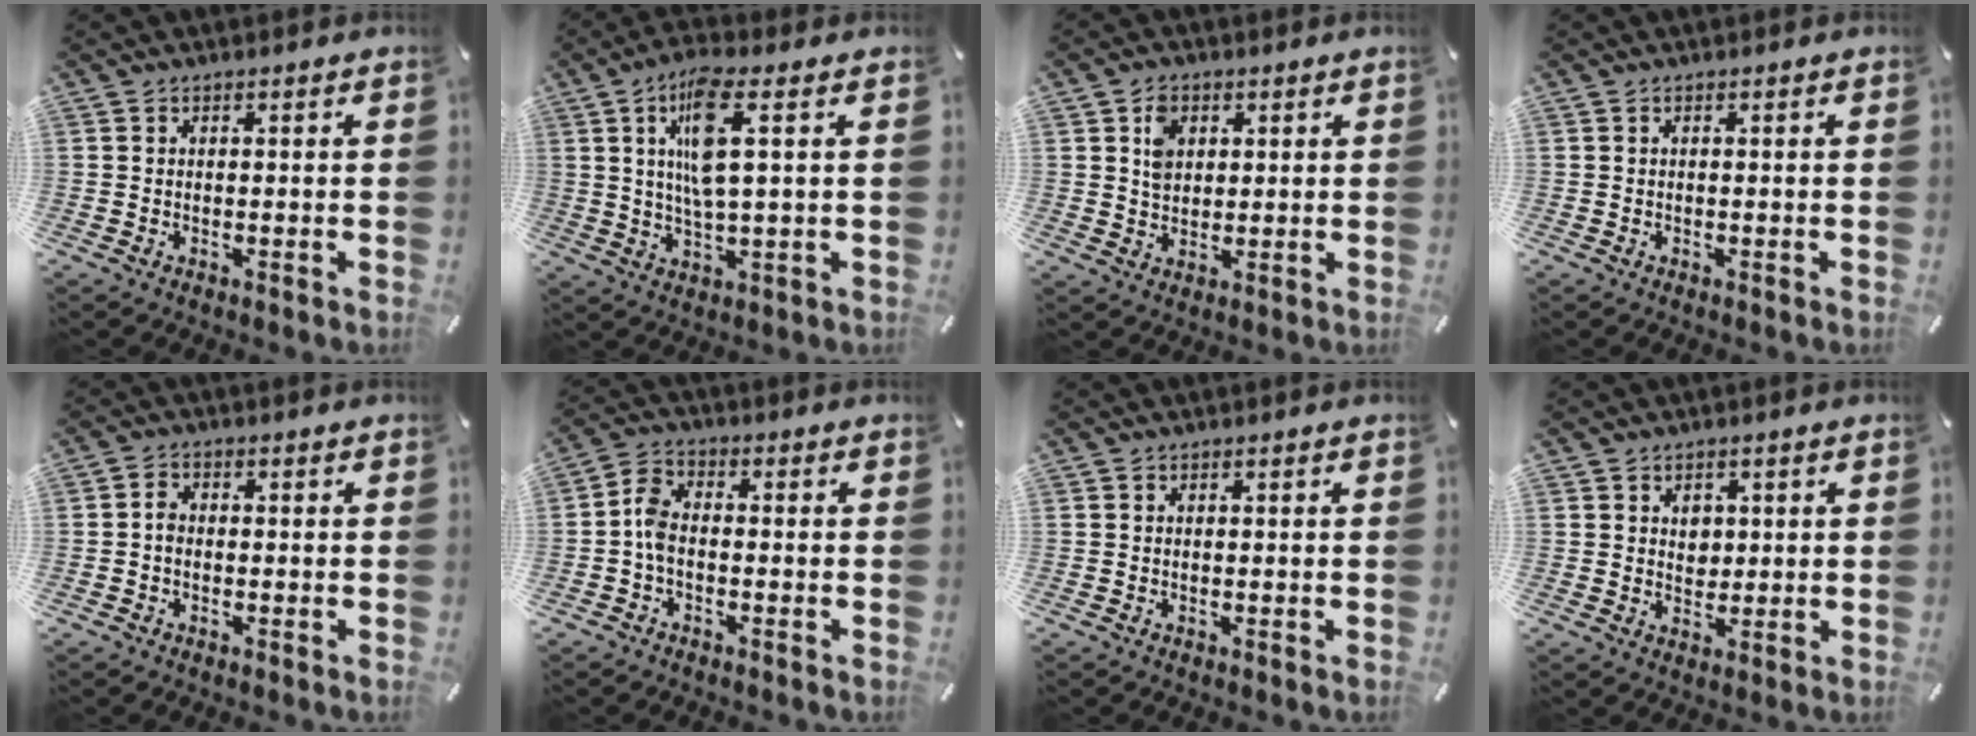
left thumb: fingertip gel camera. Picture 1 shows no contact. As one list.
[{"total": 10.5, "force": [3.2, 2.7, 9.6], "torque": [-0.193, -0.003, 0.050]}, {"total": 5.0, "force": [1.6, 4.2, 2.4], "torque": [-0.033, -0.002, 0.025]}, {"total": 0.0}, {"total": 2.1, "force": [-0.5, 1.5, 1.4], "torque": [-0.027, 0.005, -0.010]}, {"total": 4.9, "force": [-1.5, 3.0, 3.5], "torque": [-0.079, 0.006, -0.030]}, {"total": 0.0}, {"total": 3.5, "force": [1.1, 3.2, 1.1], "torque": [-0.006, -0.005, 0.016]}]